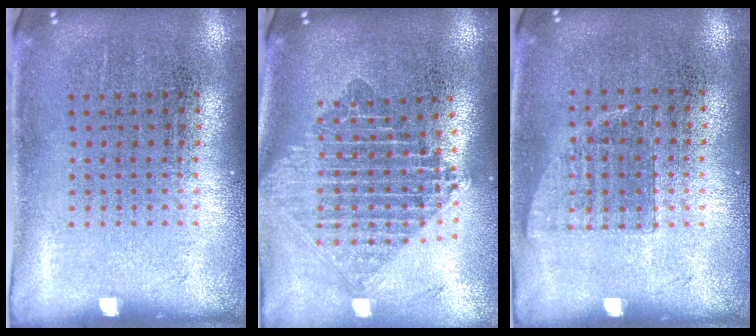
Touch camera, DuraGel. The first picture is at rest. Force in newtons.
{"total": 2.3, "press": 1.8, "slide": 1.4}
{"total": 0.7, "press": 0.7, "slide": 0.3}